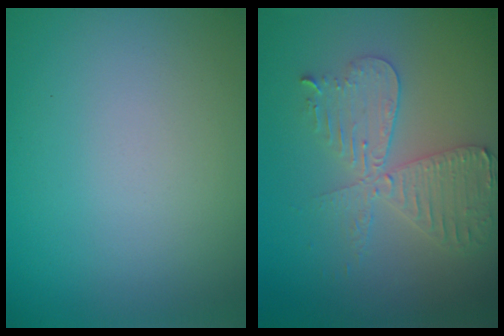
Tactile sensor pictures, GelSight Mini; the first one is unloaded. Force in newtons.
{"total": 4.6, "press": 3.9, "slide": 2.3}